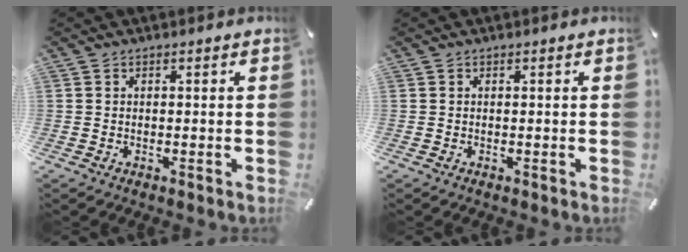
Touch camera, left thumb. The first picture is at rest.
{"total": 0.0}